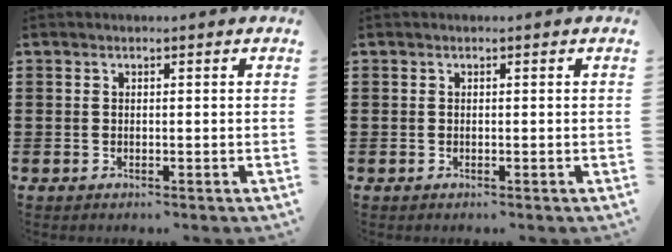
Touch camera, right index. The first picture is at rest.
{"total": 0.0}